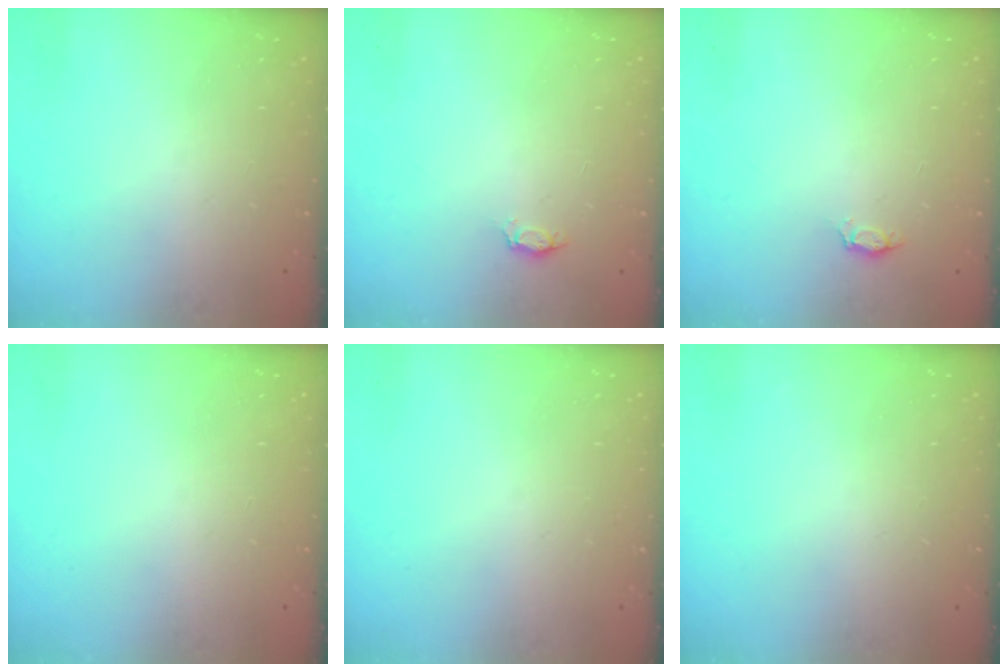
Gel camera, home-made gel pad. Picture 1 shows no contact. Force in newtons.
{"total": 3.6, "press": 3.6, "slide": 0.5}
{"total": 3.6, "press": 3.6, "slide": 0.5}
{"total": 0.0}
{"total": 0.0}
{"total": 0.0}